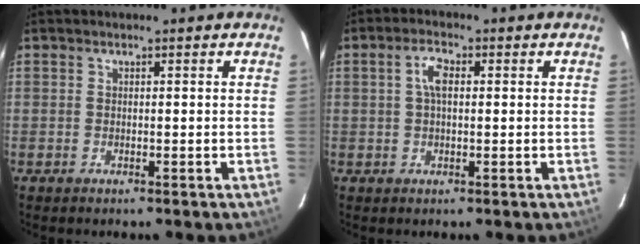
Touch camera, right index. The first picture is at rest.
{"total": 3.5, "force": [0.6, 1.6, 3.1], "torque": [-0.062, 0.010, 0.011]}